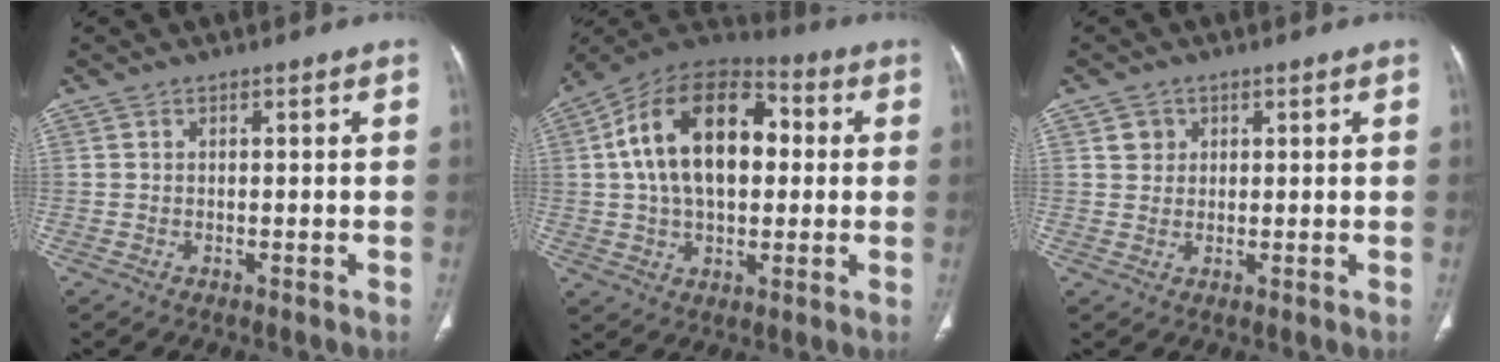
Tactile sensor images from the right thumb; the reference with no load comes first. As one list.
[{"total": 20.7, "force": [2.8, 12.7, 16.1], "torque": [-0.256, 0.027, 0.038]}, {"total": 2.4, "force": [1.0, 2.1, 0.5], "torque": [0.006, -0.005, 0.014]}]